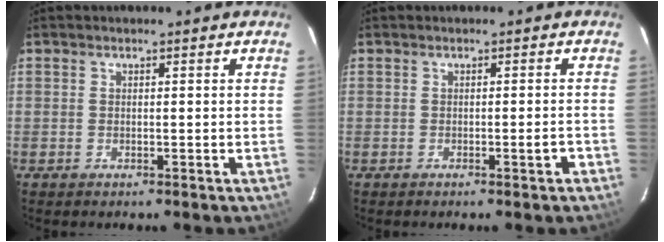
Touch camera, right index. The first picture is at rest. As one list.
[{"total": 1.5, "force": [-0.9, 0.1, 1.2], "torque": [-0.017, 0.002, -0.013]}]